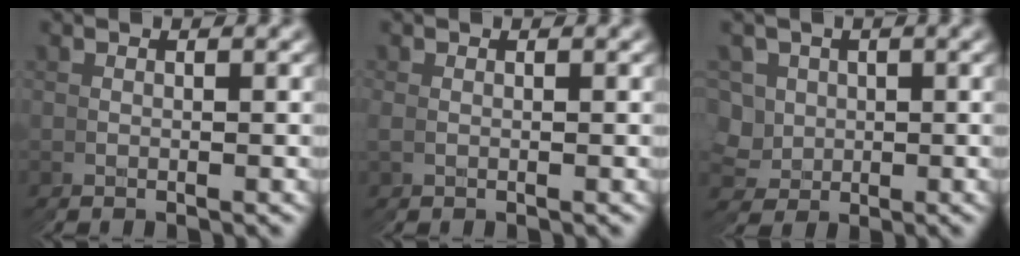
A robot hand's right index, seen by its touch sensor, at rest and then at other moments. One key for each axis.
{"total": 0.5, "fx": 0.0, "fy": 0.1, "fz": -0.5, "tx": 0.004, "ty": -0.002, "tz": 0.000}
{"total": 5.4, "fx": -0.3, "fy": 5.4, "fz": 0.7, "tx": -0.046, "ty": -0.048, "tz": 0.015}